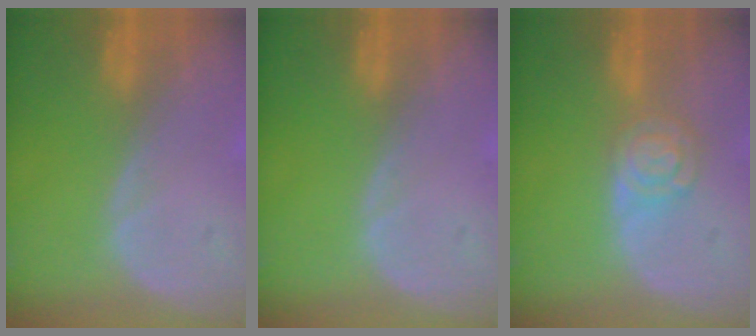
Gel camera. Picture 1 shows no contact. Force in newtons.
{"total": 0.0}
{"total": 5.4, "press": 4.7, "slide": 2.5}